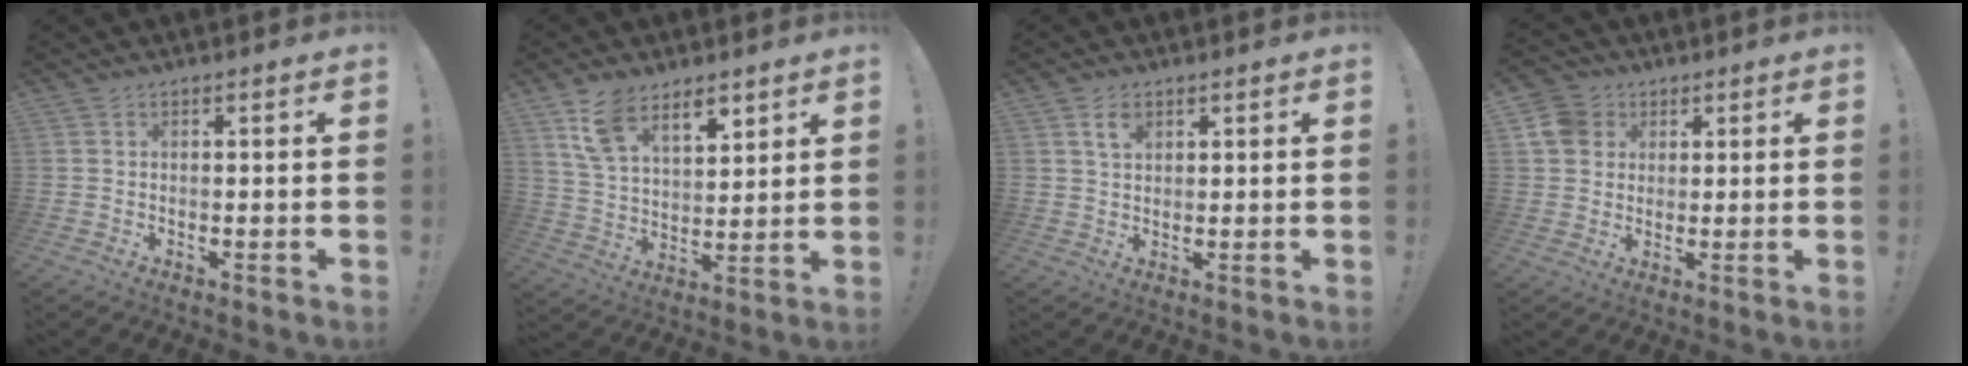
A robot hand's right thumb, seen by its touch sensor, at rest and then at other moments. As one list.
[{"total": 11.8, "force": [8.4, 5.9, 5.8], "torque": [-0.099, -0.046, 0.158]}, {"total": 4.4, "force": [2.2, 2.6, 2.7], "torque": [-0.036, -0.005, 0.037]}, {"total": 7.7, "force": [2.9, 6.7, 2.4], "torque": [-0.041, -0.009, 0.058]}]